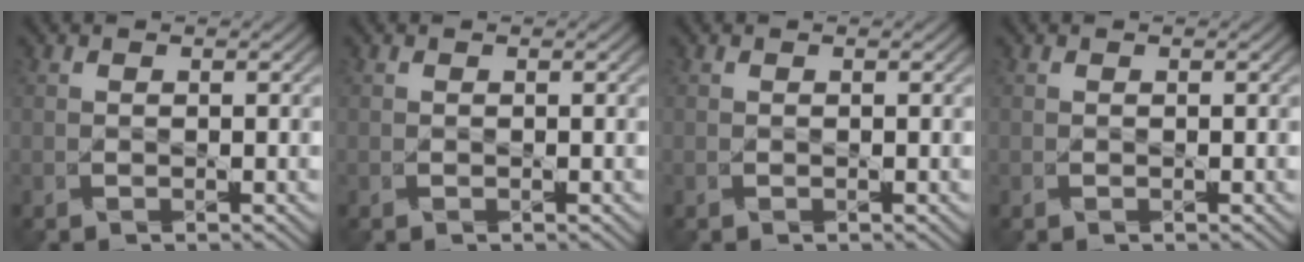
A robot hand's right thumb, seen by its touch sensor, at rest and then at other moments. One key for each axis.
{"total": 0.0}
{"total": 0.0}
{"total": 0.0}